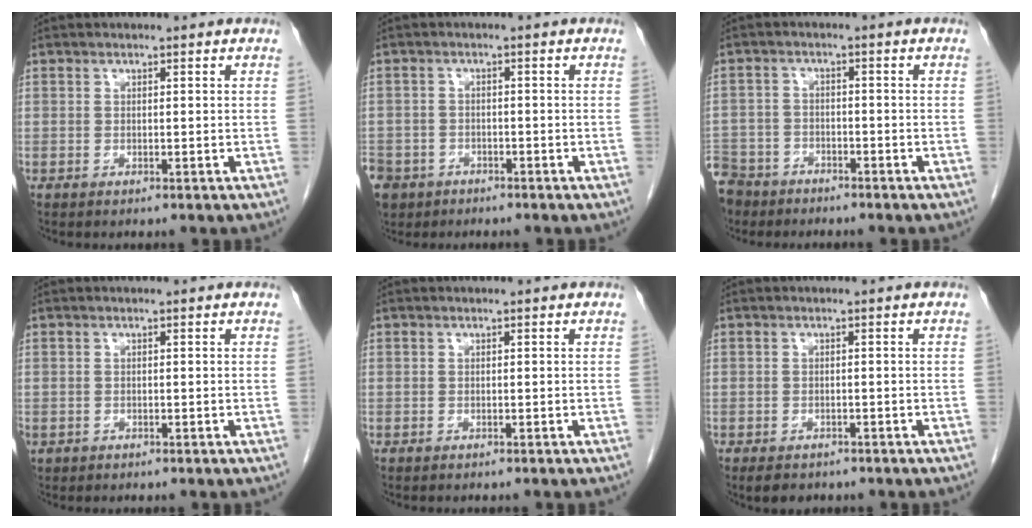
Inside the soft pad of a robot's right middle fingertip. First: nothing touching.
{"total": 10.9, "force": [-6.3, 8.2, 3.3], "torque": [-0.113, -0.010, -0.100]}
{"total": 10.8, "force": [-7.9, 7.0, 2.4], "torque": [-0.092, -0.003, -0.137]}
{"total": 0.9, "force": [-0.5, 0.7, 0.3], "torque": [-0.009, 0.003, -0.005]}
{"total": 0.7, "force": [-0.6, 0.1, 0.3], "torque": [-0.002, -0.001, -0.007]}
{"total": 3.3, "force": [-2.5, 1.7, 1.1], "torque": [-0.017, -0.002, -0.031]}